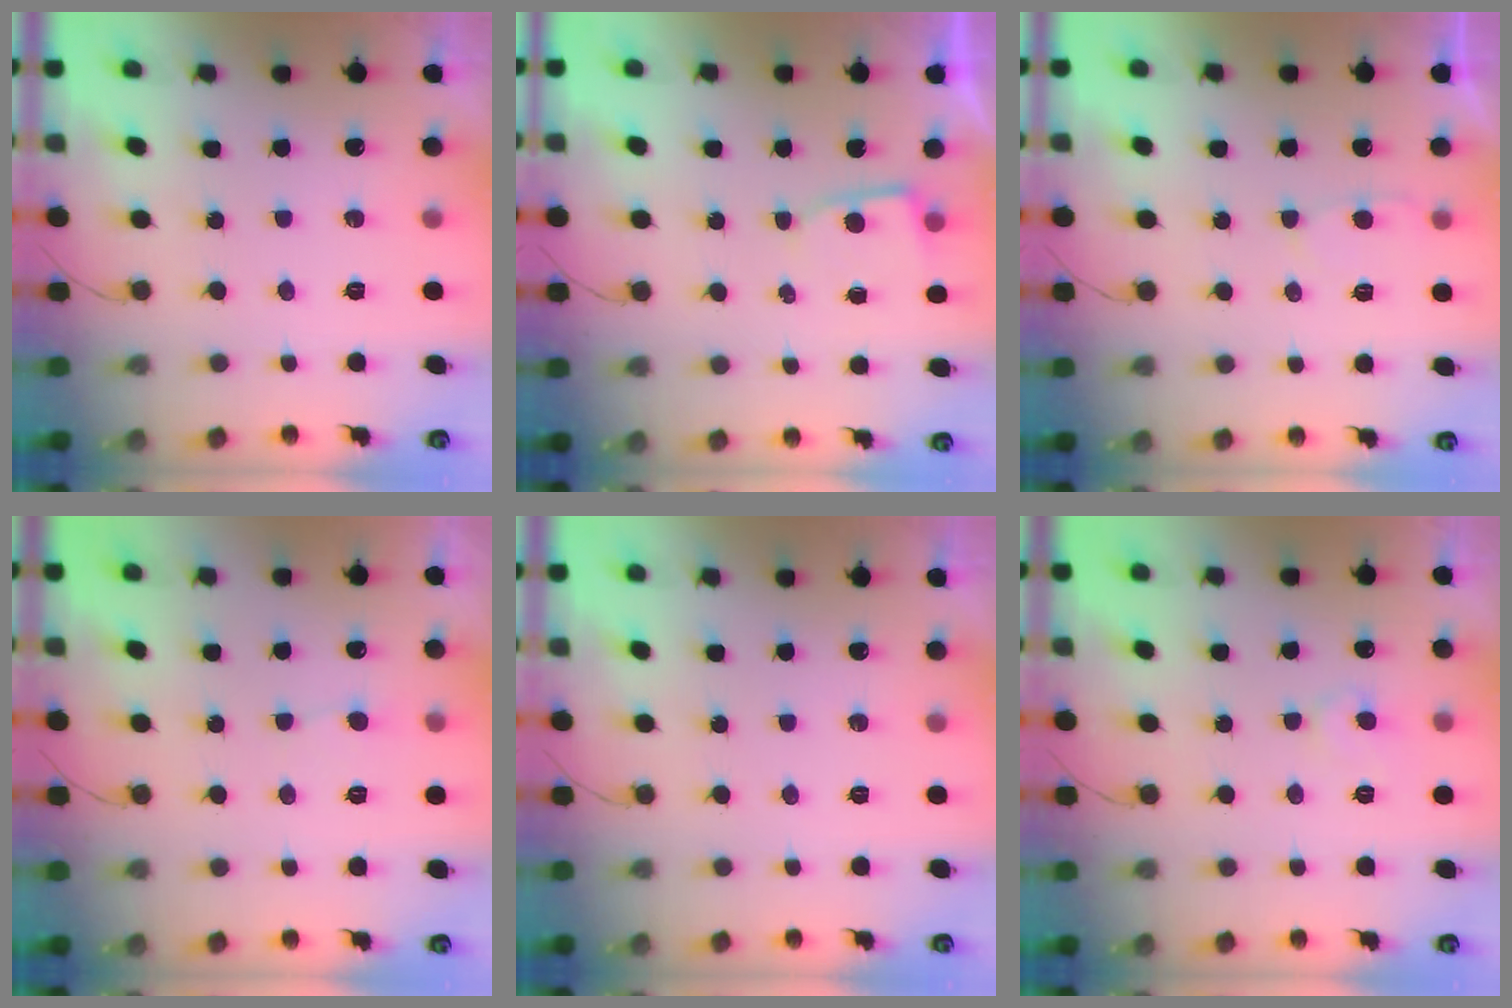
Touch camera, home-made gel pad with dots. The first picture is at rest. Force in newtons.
{"total": 3.5, "press": 3.4, "slide": 0.4}
{"total": 3.0, "press": 2.9, "slide": 0.5}
{"total": 3.2, "press": 3.2, "slide": 0.4}
{"total": 0.0}
{"total": 6.1, "press": 6.1, "slide": 0.4}